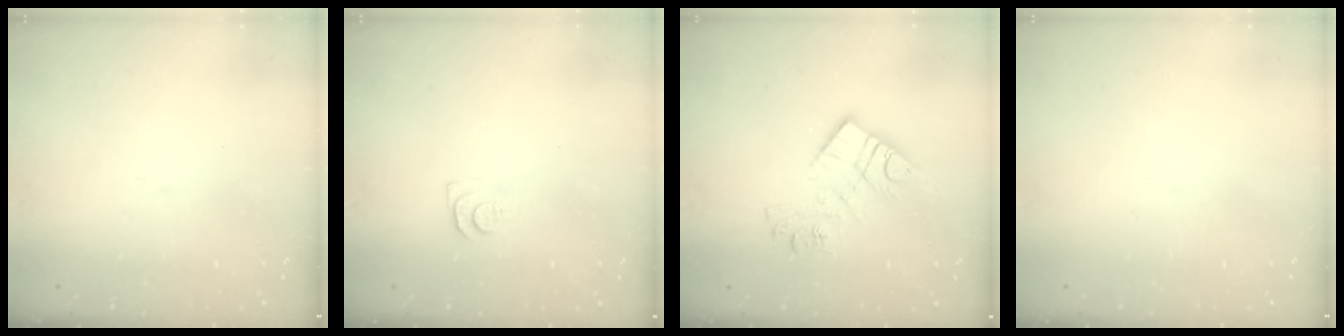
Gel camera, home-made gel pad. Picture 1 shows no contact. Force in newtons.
{"total": 4.4, "press": 4.4, "slide": 0.6}
{"total": 11.7, "press": 11.7, "slide": 0.9}
{"total": 1.8, "press": 1.8, "slide": 0.1}